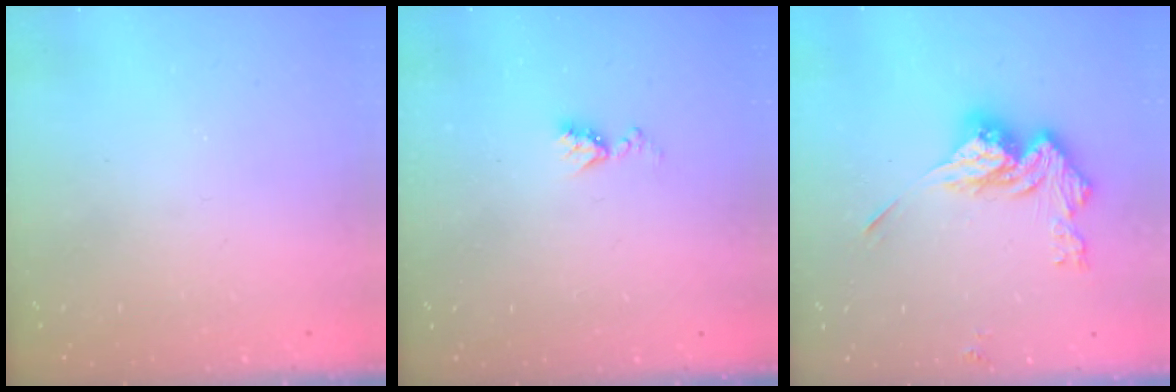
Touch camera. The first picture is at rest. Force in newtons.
{"total": 5.9, "press": 5.9, "slide": 0.8}
{"total": 14.5, "press": 14.5, "slide": 0.8}